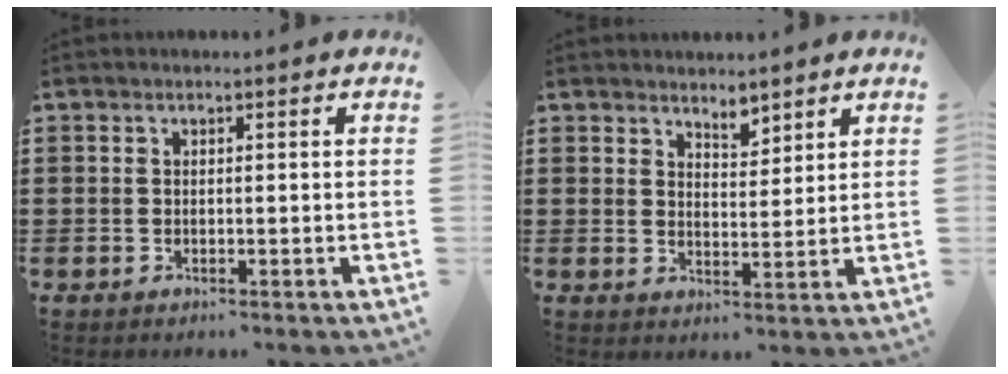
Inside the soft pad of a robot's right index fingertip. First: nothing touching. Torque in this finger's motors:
{"motor_torque": [-0.59, 0.31, 0.11, -0.01]}